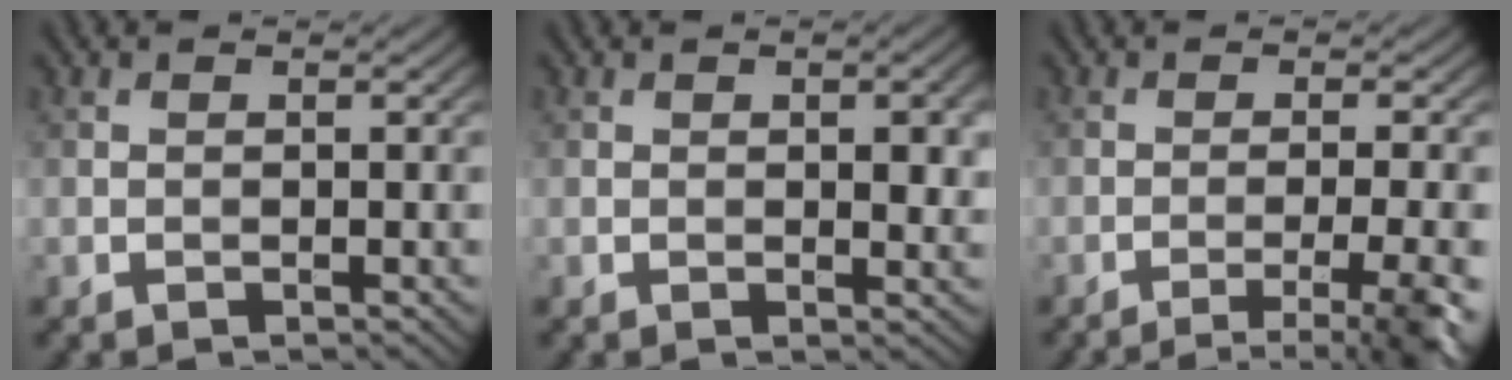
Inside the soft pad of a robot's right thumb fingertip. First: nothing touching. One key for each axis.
{"total": 3.4, "fx": 0.5, "fy": 1.5, "fz": 3.0, "tx": -0.043, "ty": -0.001, "tz": 0.010}
{"total": 7.6, "fx": -4.0, "fy": 1.5, "fz": 6.3, "tx": -0.079, "ty": 0.002, "tz": -0.055}